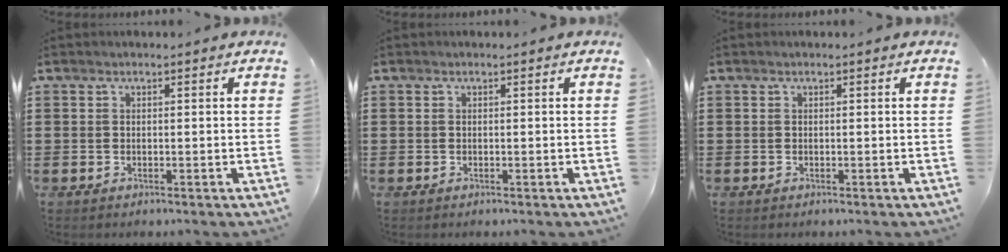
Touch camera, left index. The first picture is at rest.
{"total": 0.0}
{"total": 0.0}